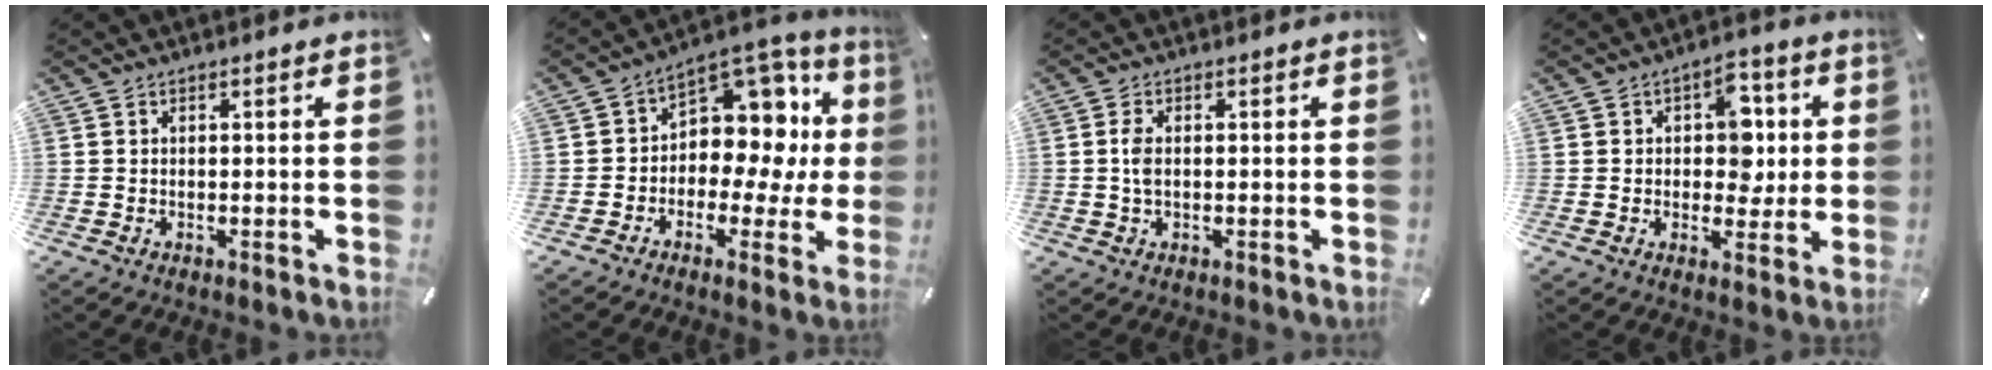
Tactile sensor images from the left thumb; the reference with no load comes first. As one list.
[{"total": 11.2, "force": [1.4, 9.0, 6.6], "torque": [-0.086, -0.028, 0.031]}, {"total": 3.0, "force": [0.1, 1.4, 2.6], "torque": [-0.060, 0.001, -0.001]}, {"total": 8.9, "force": [1.0, 6.6, 5.8], "torque": [-0.064, 0.000, 0.012]}]